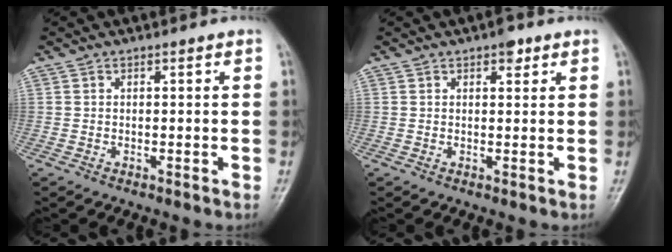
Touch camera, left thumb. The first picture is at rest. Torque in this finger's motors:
{"motor_torque": [1.22, 0.26, 0.41, -0.40, 0.01]}